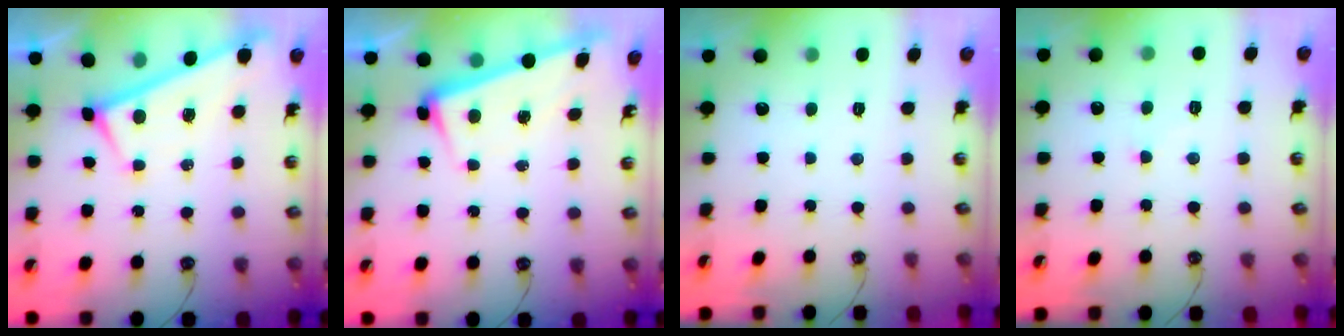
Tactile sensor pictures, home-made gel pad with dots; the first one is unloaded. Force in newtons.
{"total": 3.3, "press": 3.1, "slide": 1.1}
{"total": 0.0}
{"total": 1.3, "press": 1.2, "slide": 0.4}